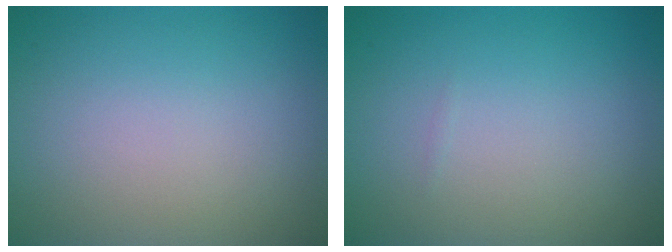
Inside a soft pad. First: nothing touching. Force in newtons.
{"total": 0.0}